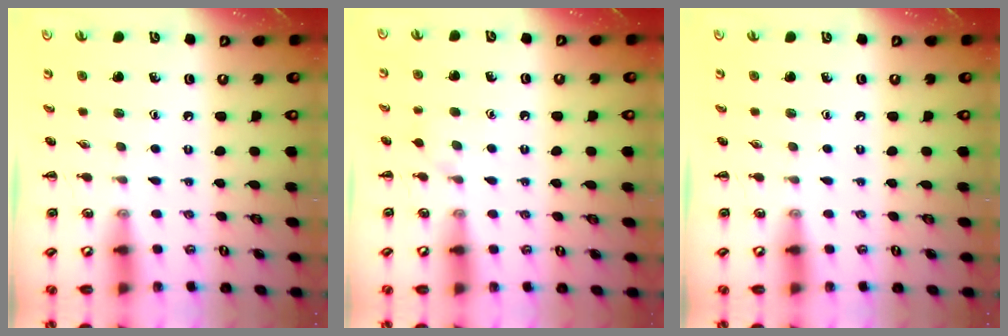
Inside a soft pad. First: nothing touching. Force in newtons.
{"total": 4.2, "press": 3.9, "slide": 1.6}
{"total": 0.0}